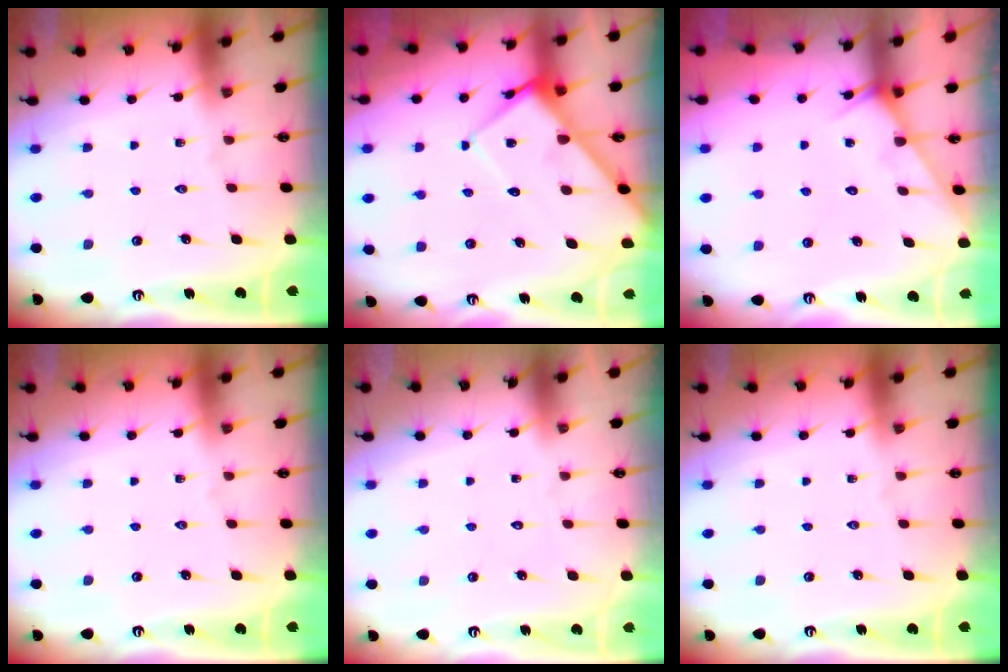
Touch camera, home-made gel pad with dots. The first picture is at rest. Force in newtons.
{"total": 10.9, "press": 10.8, "slide": 0.9}
{"total": 5.5, "press": 5.5, "slide": 0.4}
{"total": 0.0}
{"total": 1.8, "press": 1.7, "slide": 0.1}
{"total": 0.0}